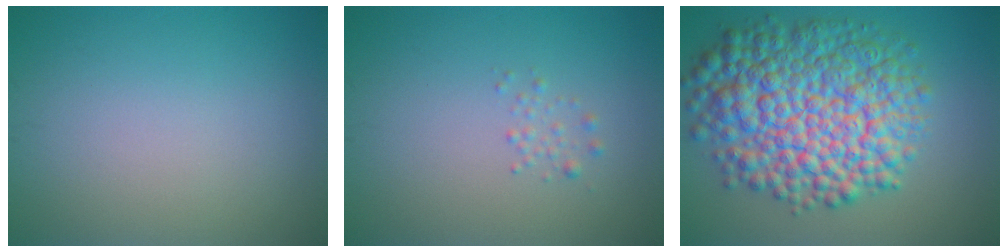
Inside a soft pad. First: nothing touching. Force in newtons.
{"total": 0.8, "press": 0.8, "slide": 0.0}
{"total": 12.2, "press": 12.2, "slide": 0.3}